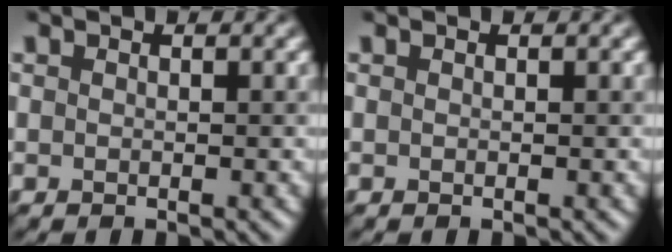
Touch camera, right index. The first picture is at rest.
{"total": 0.0}